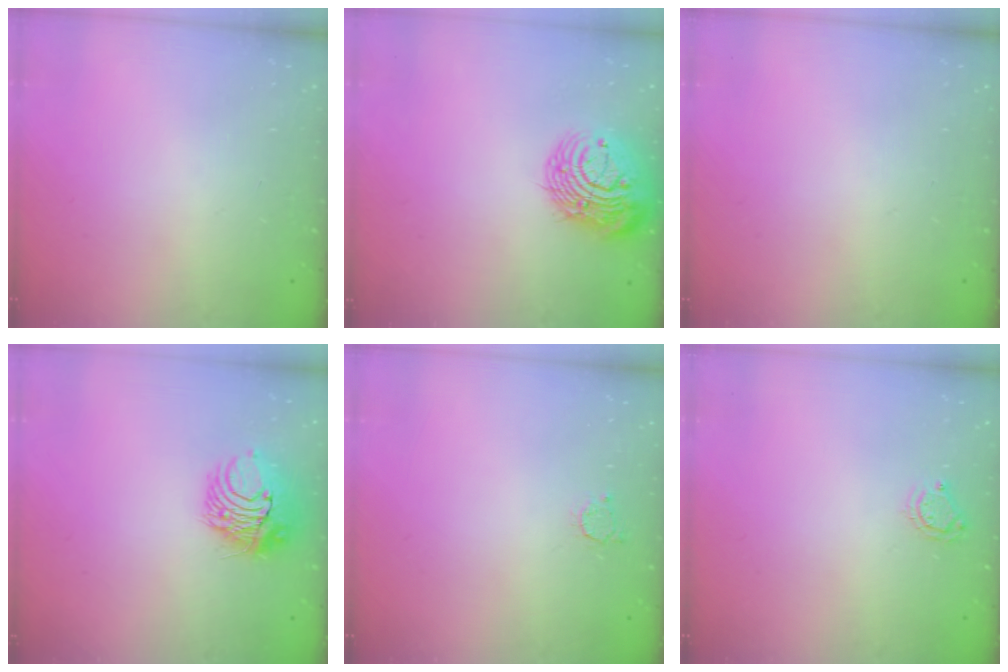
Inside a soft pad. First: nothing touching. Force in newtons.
{"total": 14.4, "press": 14.3, "slide": 1.5}
{"total": 0.0}
{"total": 11.3, "press": 11.2, "slide": 0.6}
{"total": 2.4, "press": 2.4, "slide": 0.3}
{"total": 5.0, "press": 5.0, "slide": 0.3}